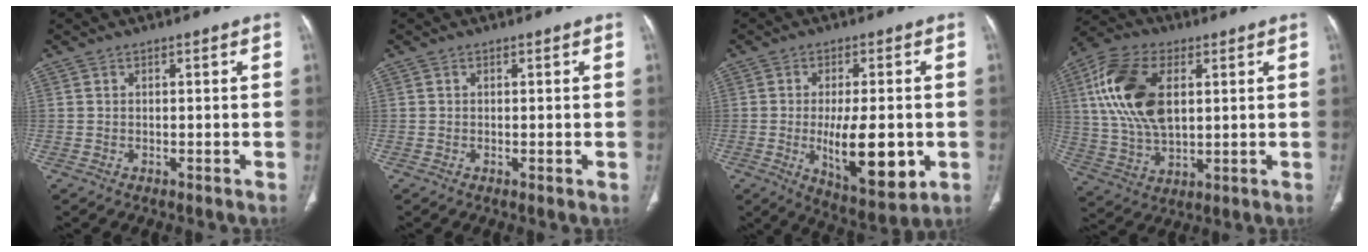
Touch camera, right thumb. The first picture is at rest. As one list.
[{"total": 0.7, "force": [-0.1, 0.1, 0.7], "torque": [-0.014, -0.003, -0.002]}, {"total": 14.3, "force": [-2.6, 5.5, 13.0], "torque": [-0.185, -0.017, -0.029]}, {"total": 17.0, "force": [4.2, 9.5, 13.4], "torque": [-0.267, 0.001, 0.081]}]